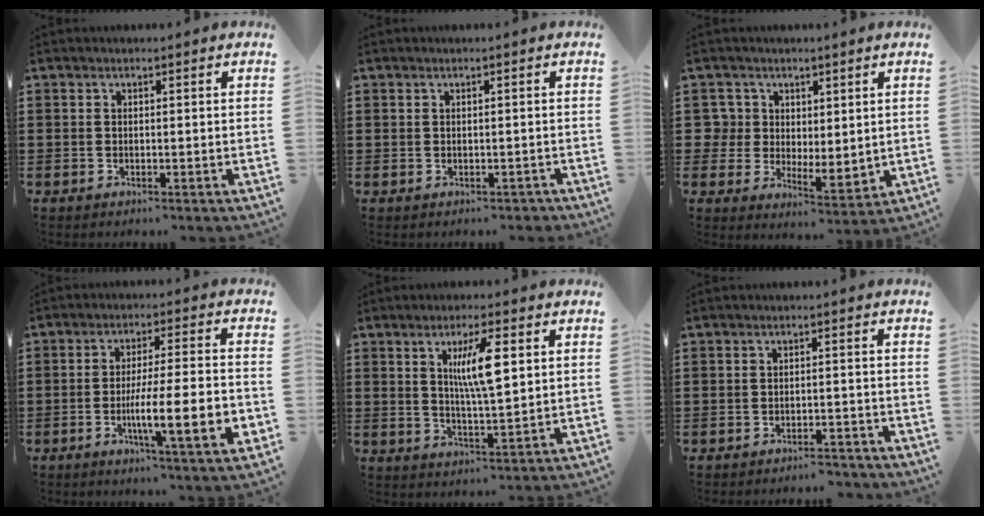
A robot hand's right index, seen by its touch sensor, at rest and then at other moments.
{"total": 0.8, "force": [-0.1, 0.8, 0.1], "torque": [-0.005, 0.003, -0.003]}
{"total": 4.9, "force": [2.7, 4.1, 0.7], "torque": [-0.030, 0.002, 0.051]}
{"total": 12.0, "force": [-3.5, 1.9, 11.3], "torque": [-0.206, -0.012, -0.062]}
{"total": 7.4, "force": [2.2, 1.6, 6.9], "torque": [-0.129, 0.003, 0.032]}
{"total": 2.5, "force": [-2.5, 0.0, 0.3], "torque": [-0.011, -0.001, -0.051]}